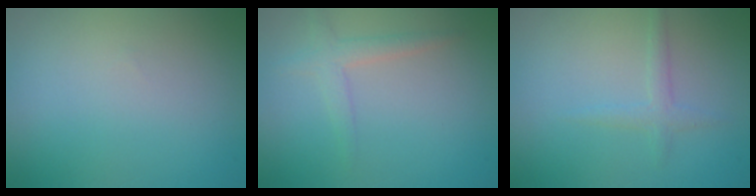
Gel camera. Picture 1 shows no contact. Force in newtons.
{"total": 1.8, "press": 1.8, "slide": 0.0}
{"total": 1.4, "press": 1.4, "slide": 0.1}